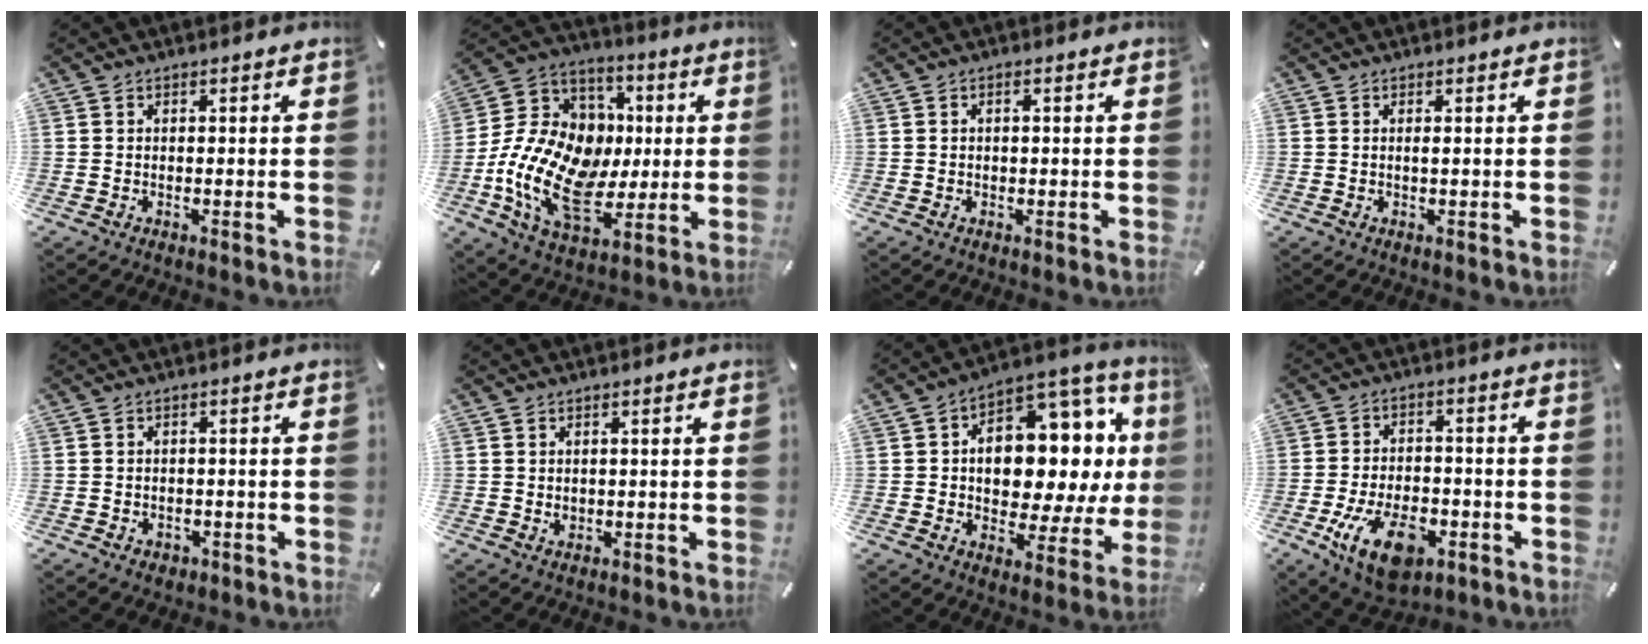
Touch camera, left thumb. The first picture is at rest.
{"total": 20.3, "force": [-3.2, 15.2, 13.0], "torque": [-0.271, 0.004, -0.049]}
{"total": 1.0, "force": [0.0, 0.7, 0.8], "torque": [-0.016, 0.005, -0.002]}
{"total": 0.7, "force": [0.0, 0.0, 0.7], "torque": [-0.012, -0.001, 0.000]}
{"total": 1.9, "force": [-0.7, 1.7, 0.6], "torque": [-0.011, 0.006, -0.016]}
{"total": 1.2, "force": [0.3, 1.1, 0.4], "torque": [-0.009, 0.004, 0.004]}
{"total": 15.4, "force": [2.7, 10.1, 11.3], "torque": [-0.150, -0.046, 0.041]}
{"total": 13.5, "force": [-5.7, 7.7, 9.5], "torque": [-0.170, 0.014, -0.097]}